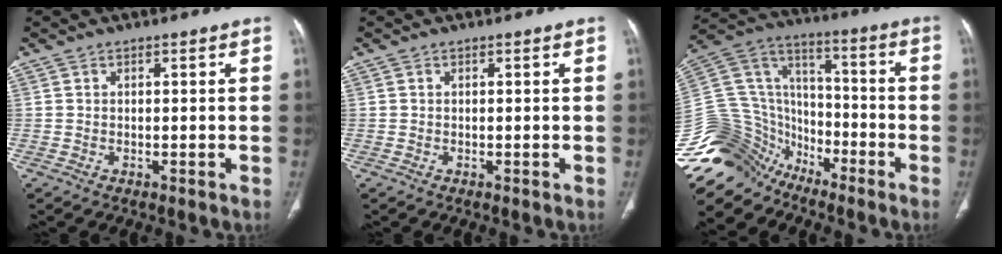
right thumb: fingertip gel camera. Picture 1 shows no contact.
{"total": 0.0}
{"total": 20.3, "force": [-15.7, 12.2, 4.2], "torque": [-0.099, 0.105, -0.284]}